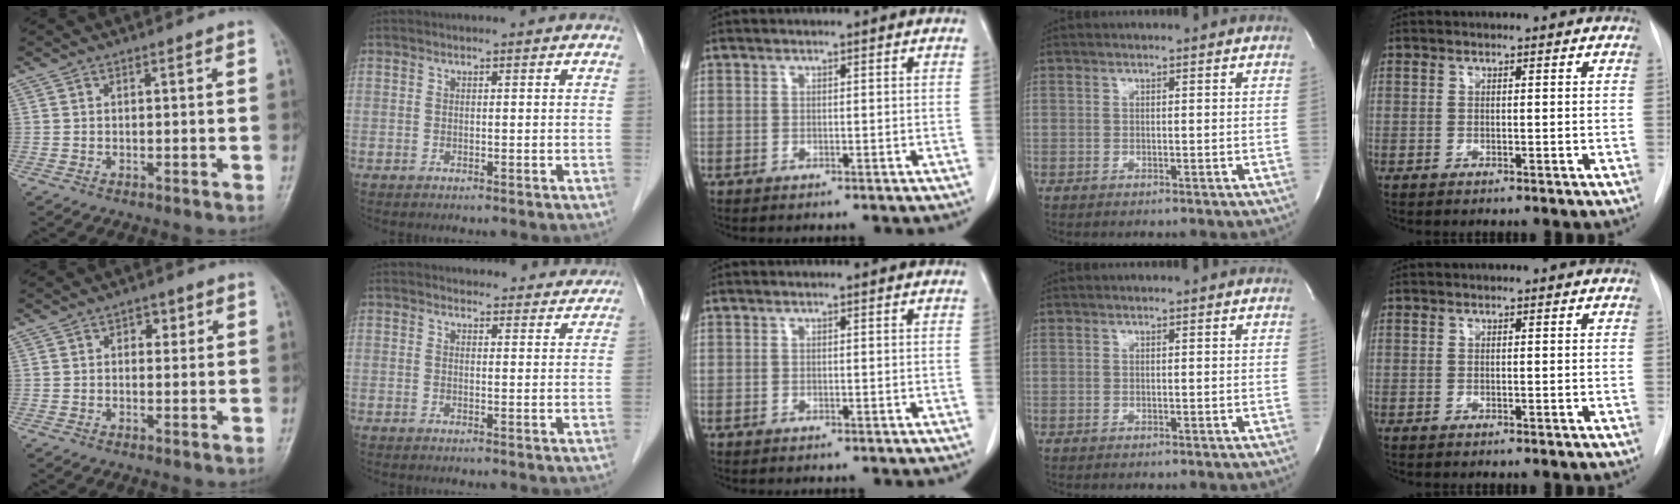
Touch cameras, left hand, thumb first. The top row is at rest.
{"thumb": {"total": 2.7, "force": [1.1, 1.8, 1.7], "torque": [-0.004, 0.000, 0.011]}, "index": {"total": 9.0, "force": [8.6, 2.5, 0.7], "torque": [0.022, 0.006, 0.079]}}